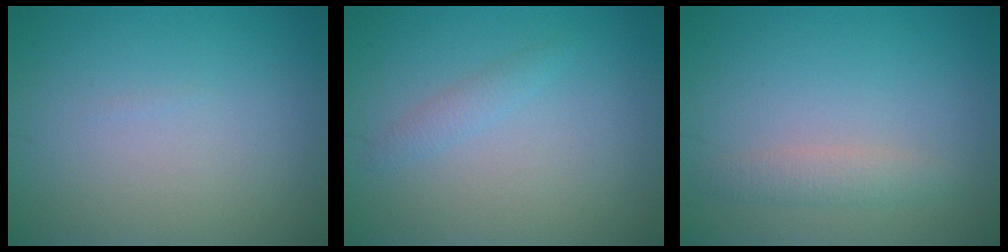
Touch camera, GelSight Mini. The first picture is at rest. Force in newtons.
{"total": 1.1, "press": 1.1, "slide": 0.1}
{"total": 1.8, "press": 1.8, "slide": 0.2}